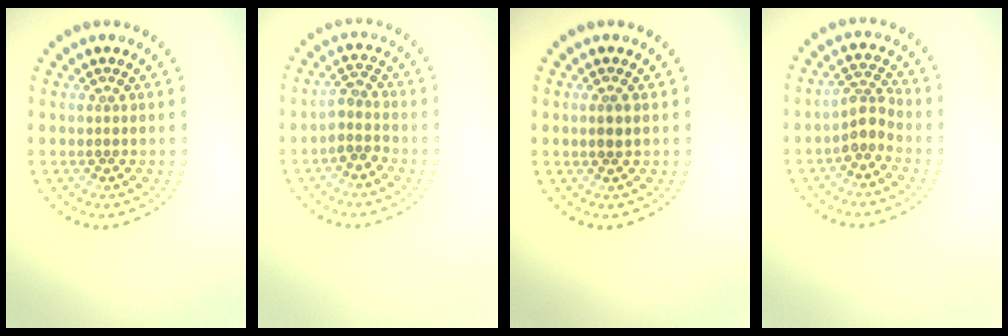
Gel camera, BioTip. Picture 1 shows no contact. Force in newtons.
{"total": 1.9, "press": 1.6, "slide": 1.0}
{"total": 1.1, "press": 0.9, "slide": 0.5}
{"total": 2.4, "press": 1.8, "slide": 1.6}